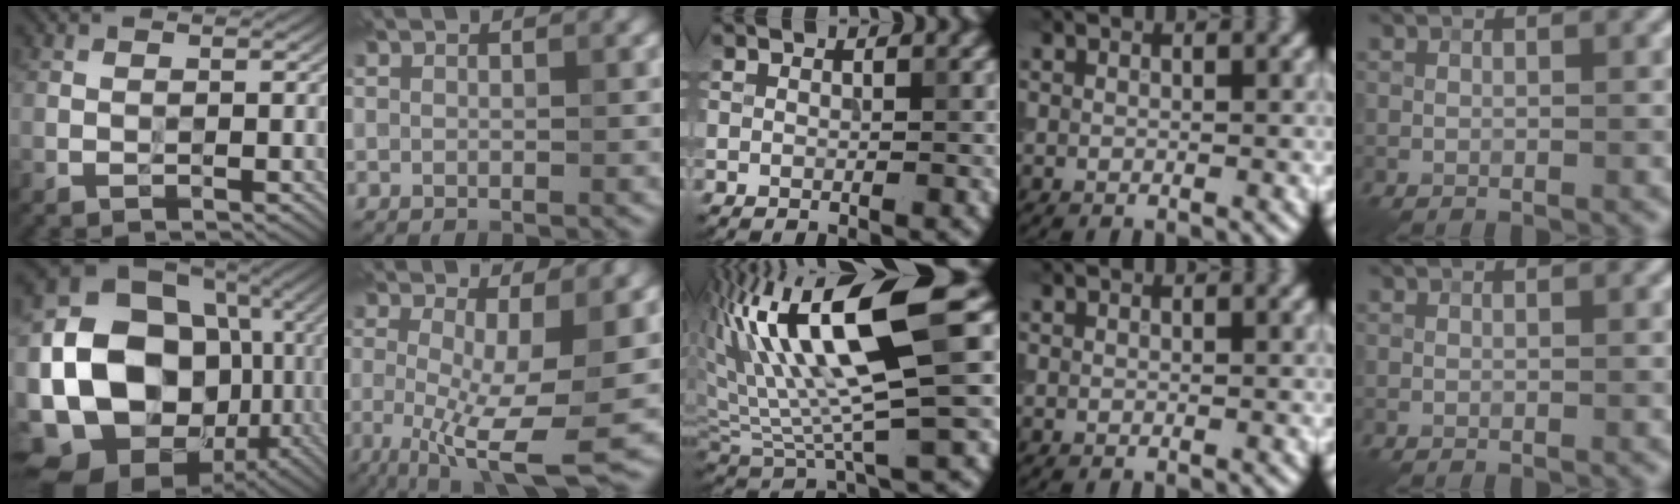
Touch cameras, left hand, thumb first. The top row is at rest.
{"thumb": {"total": 22.3, "force": [-2.6, 17.9, 13.1], "torque": [-0.284, -0.049, -0.024]}, "index": {"total": 9.4, "force": [-1.7, 2.4, 9.0], "torque": [-0.153, -0.021, -0.025]}, "middle": {"total": 12.3, "force": [3.8, 2.7, 11.4], "torque": [-0.205, 0.006, 0.073]}}